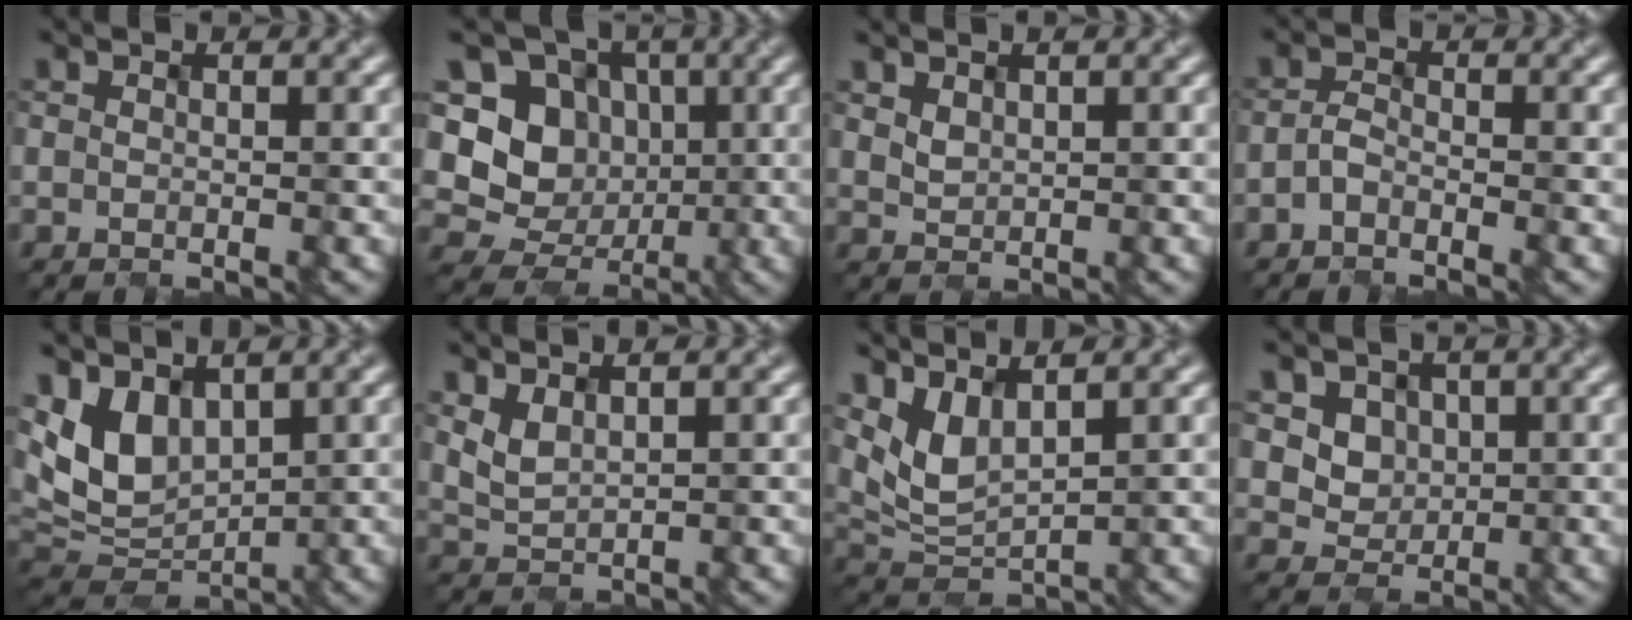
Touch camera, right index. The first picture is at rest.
{"total": 8.6, "force": [0.4, 7.7, 4.0], "torque": [-0.059, 0.005, -0.013]}
{"total": 1.2, "force": [0.8, 0.7, 0.4], "torque": [-0.011, -0.002, 0.022]}
{"total": 1.7, "force": [-1.2, 0.8, 0.9], "torque": [-0.019, 0.006, -0.029]}
{"total": 7.0, "force": [2.5, 4.5, 4.7], "torque": [-0.107, -0.004, 0.045]}
{"total": 1.7, "force": [1.1, 0.8, 1.0], "torque": [-0.028, -0.004, 0.027]}
{"total": 4.0, "force": [2.2, 1.8, 2.8], "torque": [-0.069, -0.005, 0.050]}
{"total": 4.4, "force": [1.6, 3.8, 1.6], "torque": [-0.043, -0.003, 0.036]}